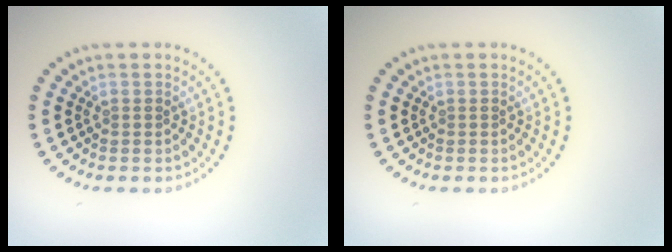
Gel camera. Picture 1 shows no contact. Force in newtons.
{"total": 0.0}